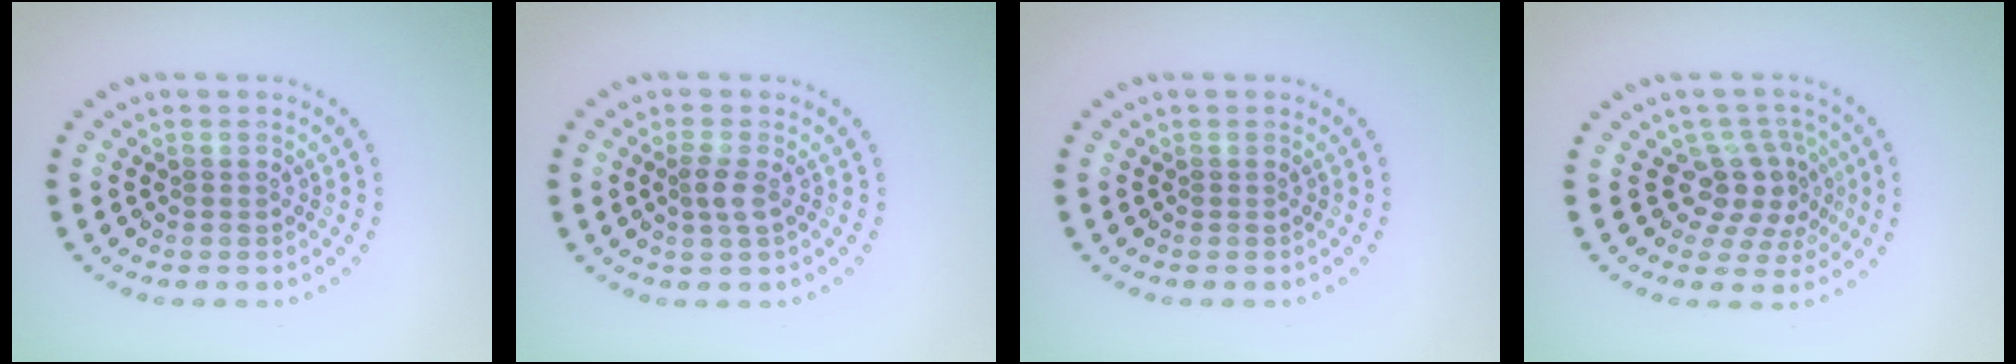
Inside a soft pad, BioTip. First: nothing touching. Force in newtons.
{"total": 1.5, "press": 1.3, "slide": 0.7}
{"total": 0.0}
{"total": 3.9, "press": 2.9, "slide": 2.5}